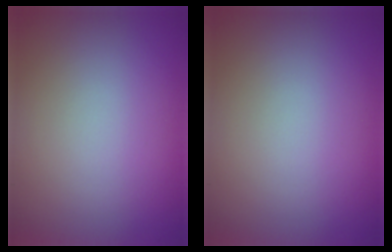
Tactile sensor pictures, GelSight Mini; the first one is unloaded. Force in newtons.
{"total": 0.0}